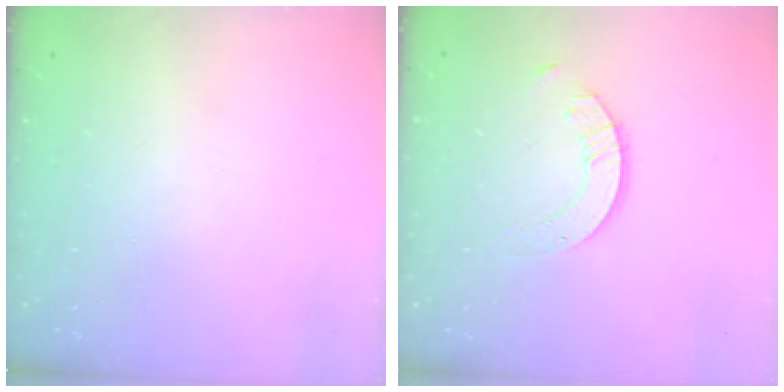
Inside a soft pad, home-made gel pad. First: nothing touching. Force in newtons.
{"total": 2.1, "press": 2.1, "slide": 0.2}